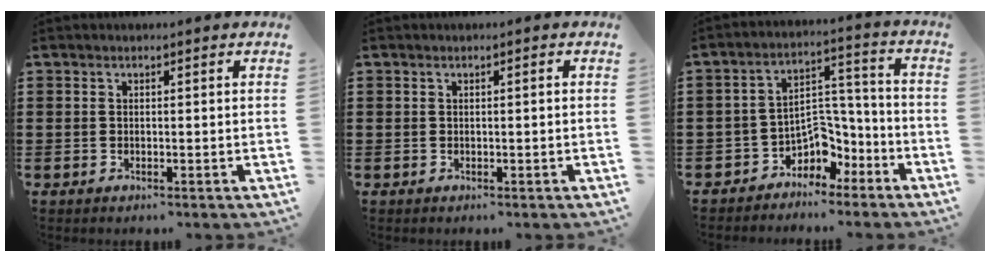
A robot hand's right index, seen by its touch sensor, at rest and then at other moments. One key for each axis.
{"total": 0.5, "fx": -0.2, "fy": -0.2, "fz": 0.4, "tx": -0.006, "ty": -0.003, "tz": -0.003}
{"total": 5.2, "fx": -3.0, "fy": 4.1, "fz": 1.5, "tx": -0.039, "ty": 0.005, "tz": -0.056}